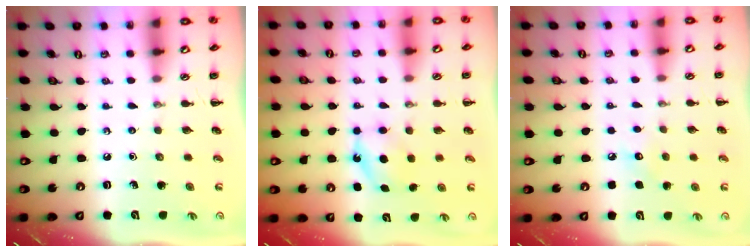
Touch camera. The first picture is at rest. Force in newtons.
{"total": 5.9, "press": 5.7, "slide": 1.4}
{"total": 5.8, "press": 5.6, "slide": 1.5}